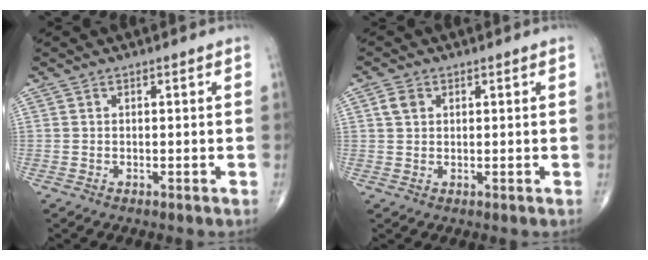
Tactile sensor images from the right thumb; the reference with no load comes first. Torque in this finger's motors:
{"motor_torque": [-0.20, 0.02, 0.17, 0.09, 0.00]}